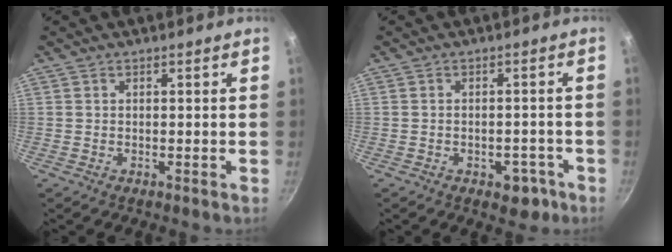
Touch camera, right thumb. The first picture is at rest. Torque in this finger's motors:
{"motor_torque": [-0.23, 0.19, 0.16, 0.33, 0.03]}